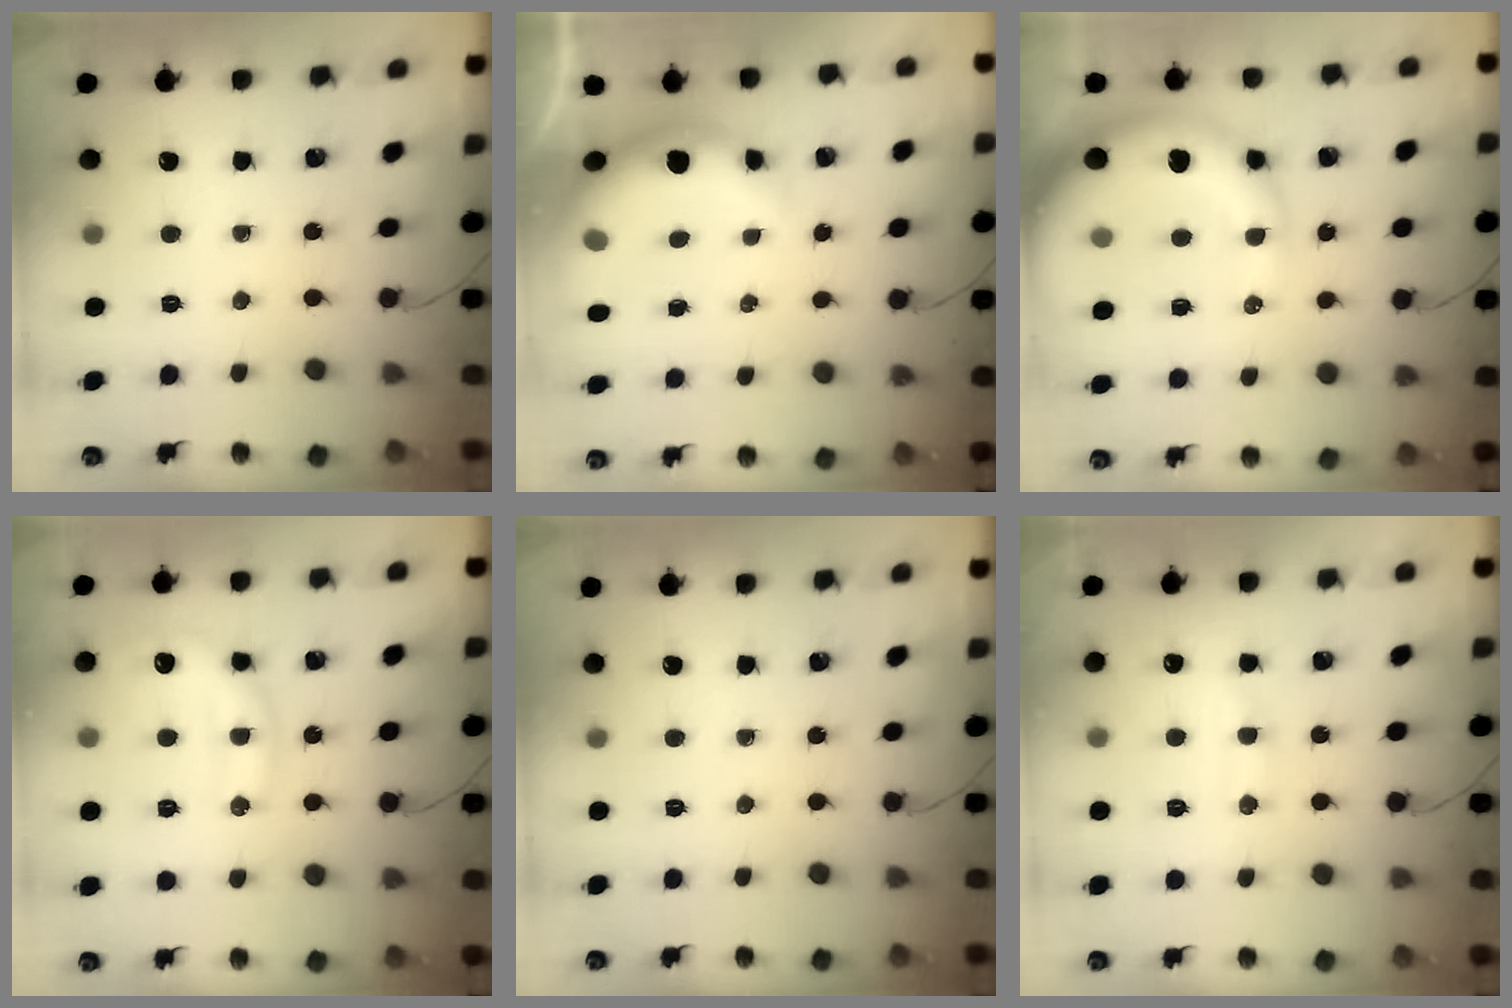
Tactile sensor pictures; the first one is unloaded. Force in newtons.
{"total": 8.6, "press": 8.4, "slide": 1.7}
{"total": 18.1, "press": 17.7, "slide": 4.0}
{"total": 11.9, "press": 11.9, "slide": 1.0}
{"total": 0.0}
{"total": 10.2, "press": 10.2, "slide": 0.9}